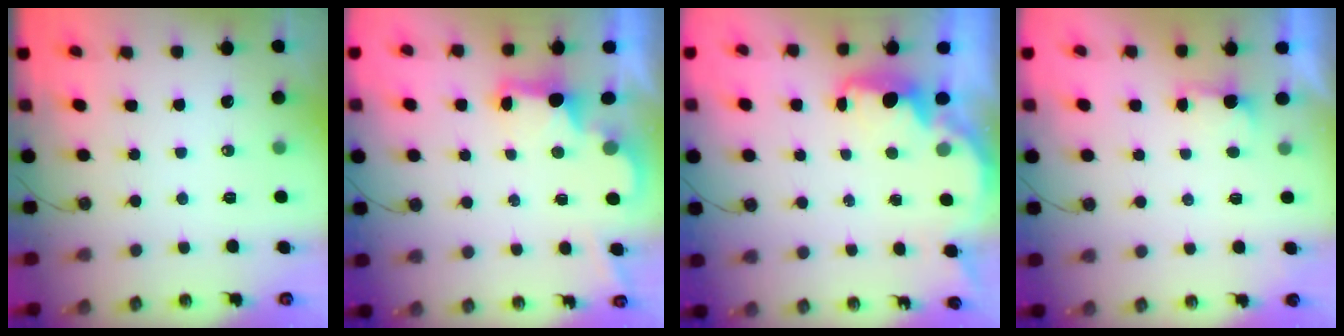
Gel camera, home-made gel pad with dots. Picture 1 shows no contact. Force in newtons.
{"total": 2.4, "press": 2.3, "slide": 0.7}
{"total": 2.1, "press": 2.1, "slide": 0.5}
{"total": 1.6, "press": 1.3, "slide": 0.8}